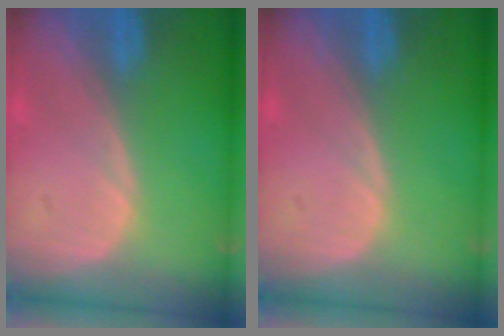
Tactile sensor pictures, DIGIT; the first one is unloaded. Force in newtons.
{"total": 0.0}